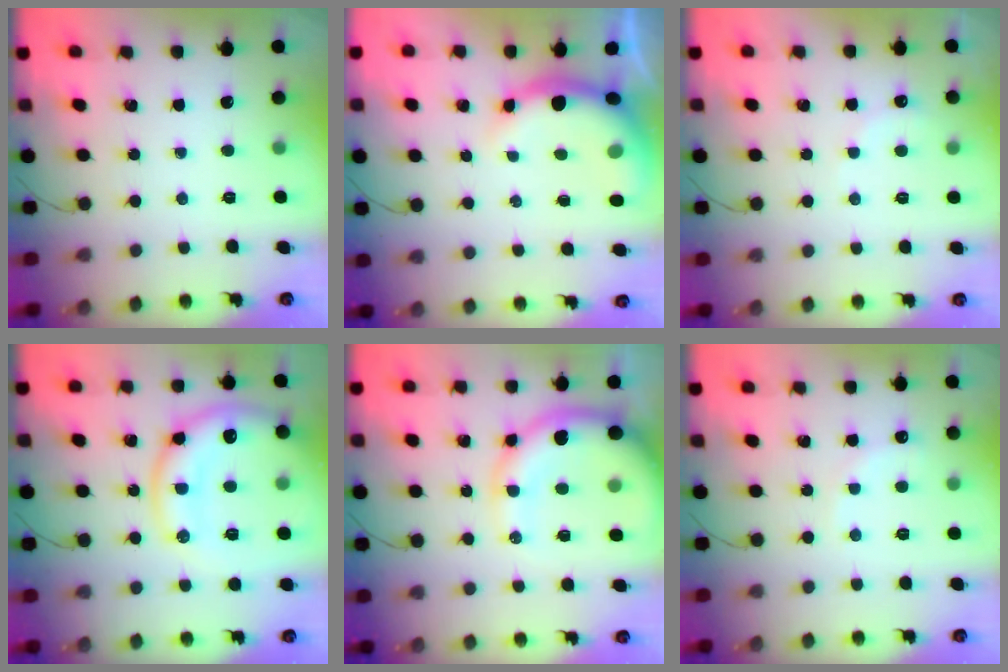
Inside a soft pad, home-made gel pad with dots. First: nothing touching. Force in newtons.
{"total": 7.7, "press": 7.5, "slide": 1.6}
{"total": 4.9, "press": 4.7, "slide": 1.3}
{"total": 18.4, "press": 18.2, "slide": 2.2}
{"total": 13.9, "press": 13.3, "slide": 4.1}
{"total": 4.5, "press": 4.3, "slide": 1.4}